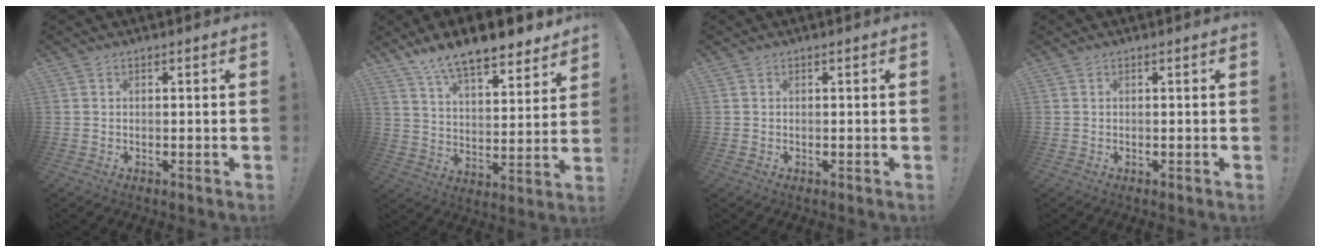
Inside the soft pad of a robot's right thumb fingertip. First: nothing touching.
{"total": 13.1, "force": [10.7, 4.0, 6.4], "torque": [-0.112, -0.079, 0.187]}
{"total": 0.0}
{"total": 0.0}